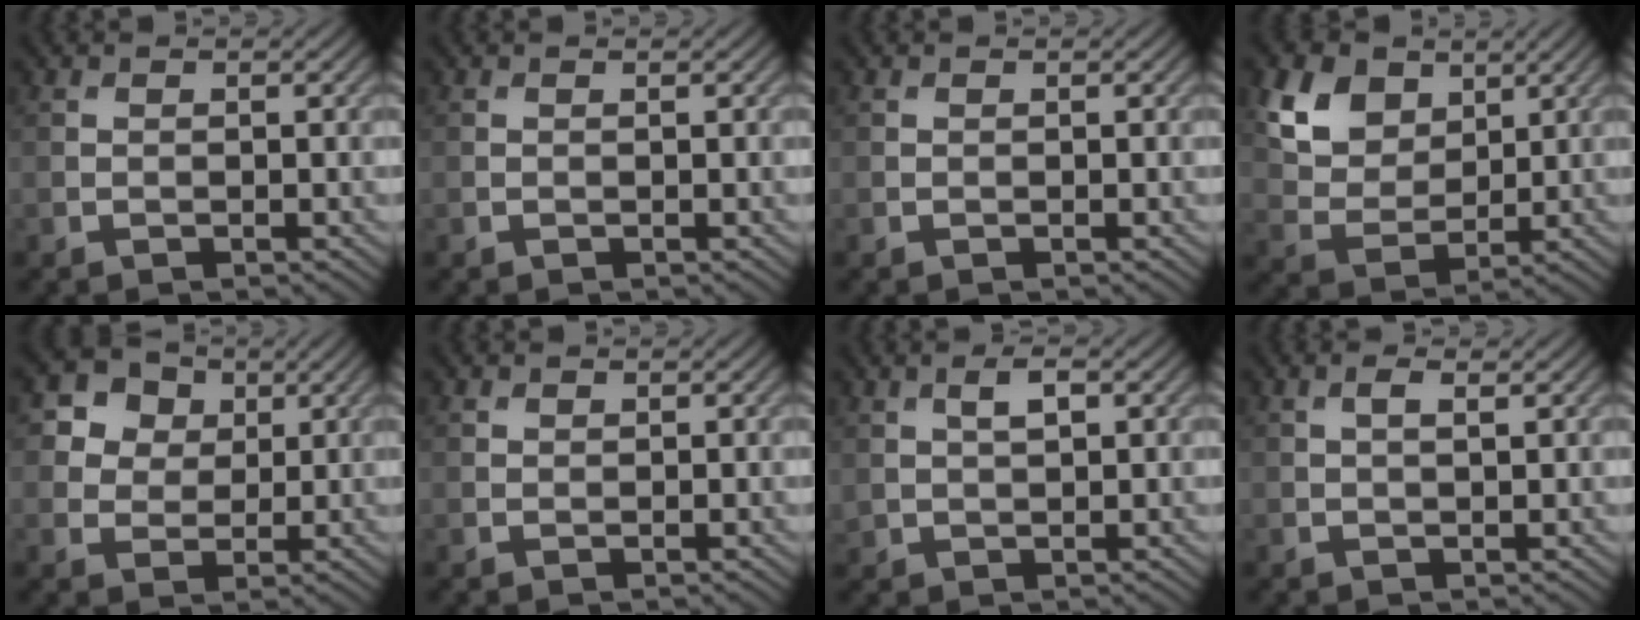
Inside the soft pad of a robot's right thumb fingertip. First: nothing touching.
{"total": 0.0}
{"total": 0.0}
{"total": 8.4, "force": [4.3, 5.8, 4.4], "torque": [-0.121, -0.010, 0.082]}
{"total": 7.1, "force": [3.0, 5.8, 2.6], "torque": [-0.093, 0.003, 0.054]}
{"total": 0.6, "force": [0.5, 0.3, 0.1], "torque": [-0.001, -0.001, 0.011]}
{"total": 2.7, "force": [1.1, 1.2, 2.1], "torque": [-0.045, 0.002, 0.023]}
{"total": 1.6, "force": [0.7, 0.5, 1.4], "torque": [-0.028, 0.000, 0.015]}